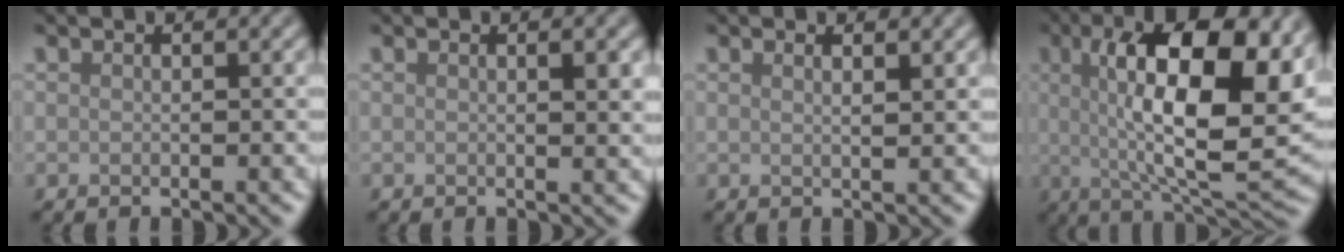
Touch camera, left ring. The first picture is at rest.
{"total": 1.4, "force": [0.3, 0.4, 1.4], "torque": [-0.021, -0.002, 0.004]}
{"total": 1.4, "force": [0.9, 0.3, 1.1], "torque": [-0.008, -0.008, 0.006]}
{"total": 14.6, "force": [2.9, 5.3, 13.3], "torque": [-0.194, 0.006, 0.038]}